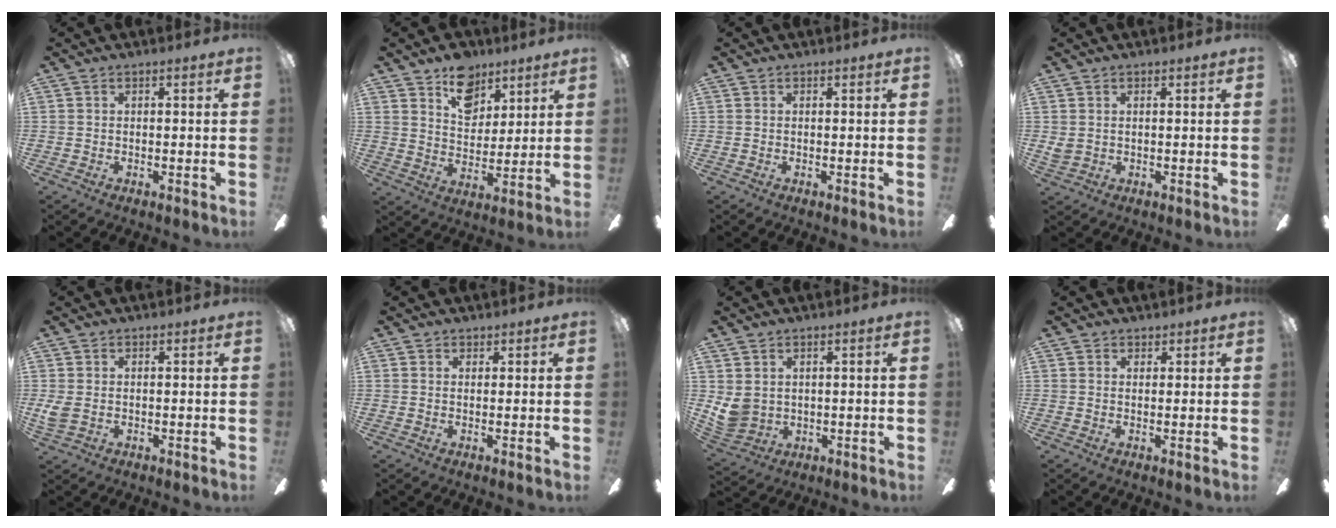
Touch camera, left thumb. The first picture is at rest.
{"total": 10.9, "force": [7.2, 7.1, 4.2], "torque": [-0.044, -0.035, 0.130]}
{"total": 0.0}
{"total": 2.1, "force": [1.0, 1.7, 0.7], "torque": [-0.016, 0.004, 0.018]}
{"total": 3.1, "force": [0.4, 2.3, 1.9], "torque": [-0.035, 0.000, 0.006]}
{"total": 1.3, "force": [1.1, 0.8, 0.1], "torque": [0.007, -0.003, 0.019]}
{"total": 5.6, "force": [2.2, 4.7, 2.2], "torque": [-0.055, -0.009, 0.043]}
{"total": 1.6, "force": [1.3, 1.0, 0.1], "torque": [0.006, -0.002, 0.023]}